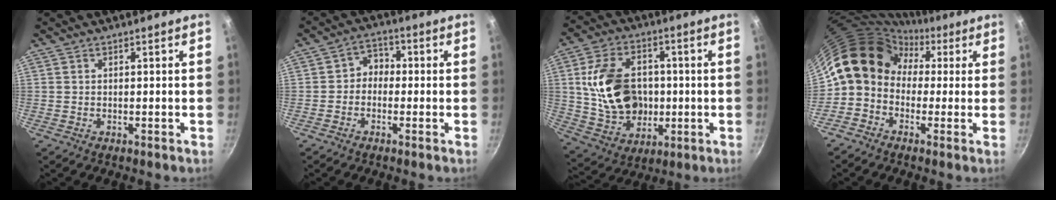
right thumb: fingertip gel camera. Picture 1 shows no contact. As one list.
[{"total": 4.0, "force": [-0.8, 3.4, 2.0], "torque": [-0.003, 0.021, -0.025]}, {"total": 17.6, "force": [0.9, 13.2, 11.7], "torque": [-0.186, 0.011, 0.029]}, {"total": 12.5, "force": [1.0, 10.5, 6.8], "torque": [-0.086, 0.039, -0.011]}]